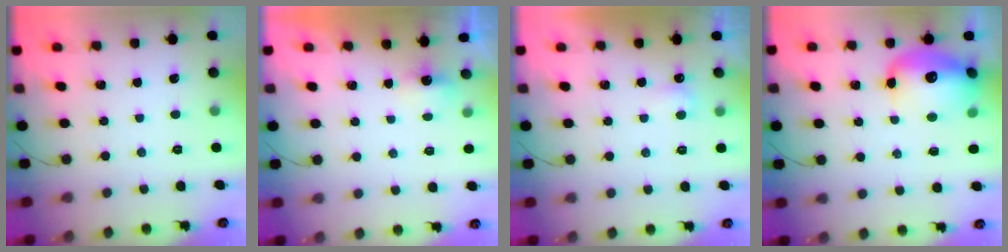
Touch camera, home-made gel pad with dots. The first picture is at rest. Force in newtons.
{"total": 1.8, "press": 1.6, "slide": 0.8}
{"total": 2.4, "press": 2.4, "slide": 0.6}
{"total": 15.2, "press": 14.8, "slide": 3.6}